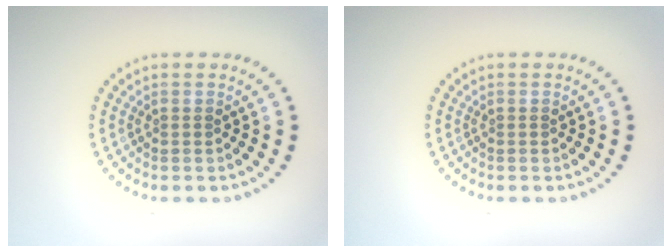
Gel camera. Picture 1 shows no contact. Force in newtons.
{"total": 0.0}